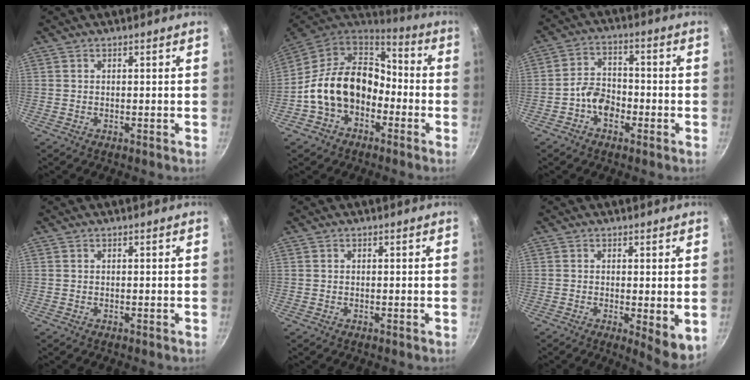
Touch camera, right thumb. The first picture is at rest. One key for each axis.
{"total": 17.2, "fx": -3.6, "fy": 12.7, "fz": 10.9, "tx": -0.159, "ty": 0.057, "tz": -0.075}
{"total": 6.1, "fx": -2.6, "fy": 4.2, "fz": 3.6, "tx": -0.041, "ty": 0.032, "tz": -0.051}
{"total": 0.0}
{"total": 0.0}
{"total": 6.3, "fx": -0.6, "fy": 1.9, "fz": 5.9, "tx": -0.074, "ty": -0.017, "tz": -0.004}